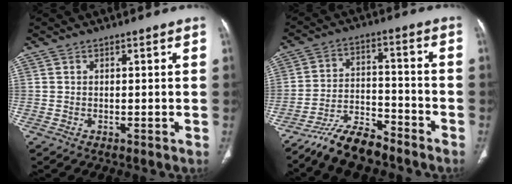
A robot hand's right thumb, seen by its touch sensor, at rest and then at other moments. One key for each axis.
{"total": 9.5, "fx": -8.3, "fy": 2.8, "fz": 3.8, "tx": -0.067, "ty": 0.055, "tz": -0.153}